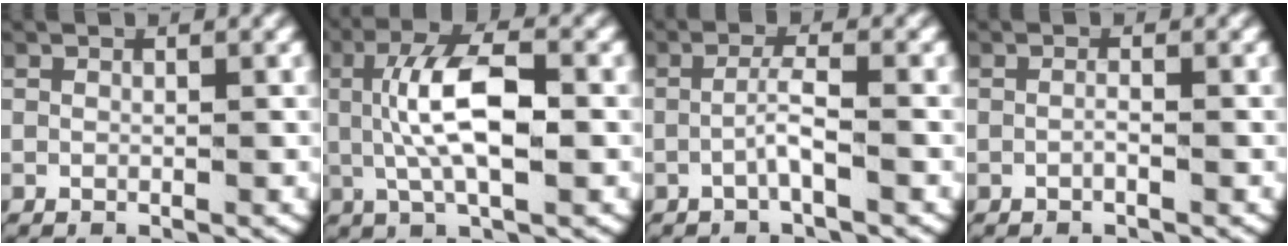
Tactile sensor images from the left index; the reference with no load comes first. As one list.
[{"total": 6.8, "force": [0.6, 2.3, 6.4], "torque": [-0.129, 0.007, 0.008]}, {"total": 2.2, "force": [-1.1, 0.1, 1.9], "torque": [-0.043, -0.003, -0.019]}, {"total": 0.8, "force": [-0.5, 0.1, 0.7], "torque": [-0.017, -0.002, -0.009]}]